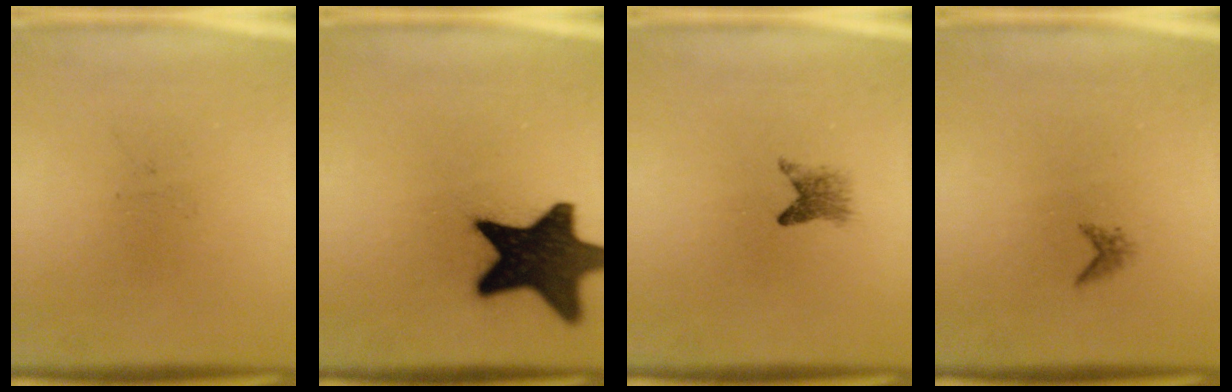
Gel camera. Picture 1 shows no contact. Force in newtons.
{"total": 18.3}
{"total": 2.0}
{"total": 0.9}